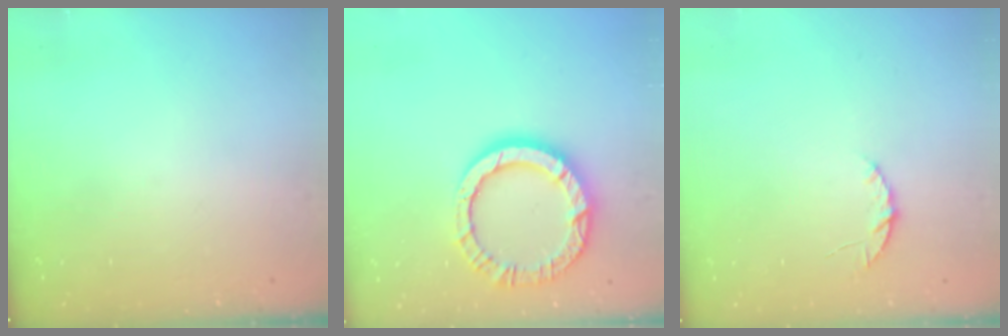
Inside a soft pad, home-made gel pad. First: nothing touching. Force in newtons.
{"total": 12.7, "press": 12.6, "slide": 1.2}
{"total": 3.8, "press": 3.8, "slide": 0.5}